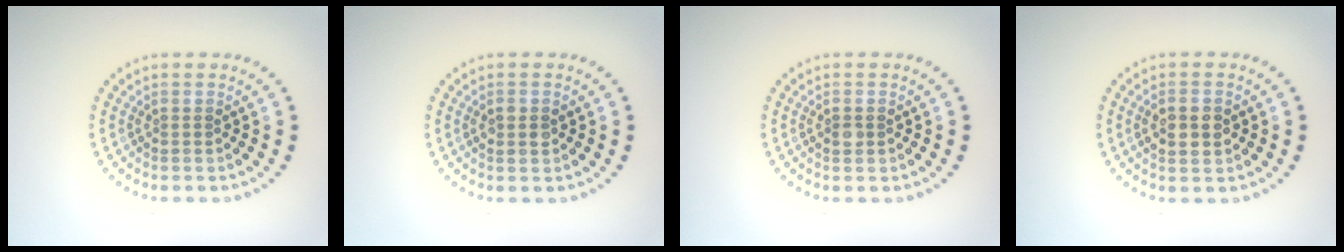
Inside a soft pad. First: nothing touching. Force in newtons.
{"total": 1.0, "press": 1.0, "slide": 0.2}
{"total": 1.0, "press": 1.0, "slide": 0.1}
{"total": 3.0, "press": 3.0, "slide": 0.3}